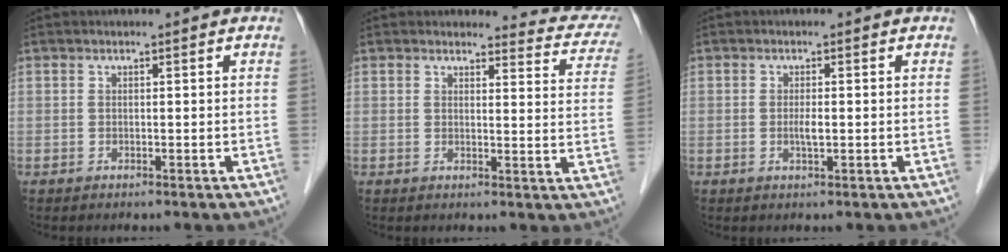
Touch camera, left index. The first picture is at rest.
{"total": 8.4, "force": [8.3, 0.8, -0.2], "torque": [0.017, -0.060, 0.066]}
{"total": 1.5, "force": [-0.2, 0.3, 1.5], "torque": [-0.030, -0.001, -0.003]}